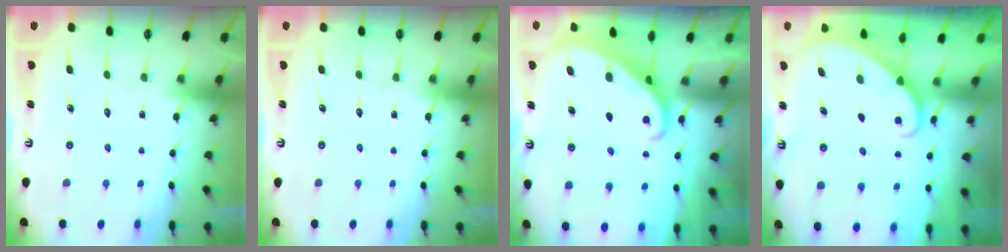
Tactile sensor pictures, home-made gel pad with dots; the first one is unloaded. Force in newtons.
{"total": 0.0}
{"total": 2.5, "press": 2.5, "slide": 0.2}
{"total": 1.8, "press": 1.8, "slide": 0.0}